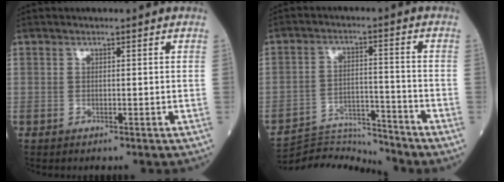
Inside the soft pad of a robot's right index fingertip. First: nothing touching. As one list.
[{"total": 8.9, "force": [-8.7, -1.3, -1.0], "torque": [0.012, 0.015, -0.156]}]